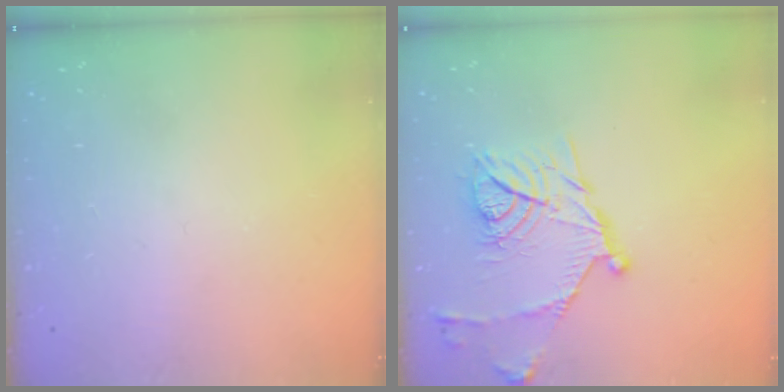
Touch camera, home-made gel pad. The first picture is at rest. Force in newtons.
{"total": 15.9, "press": 15.9, "slide": 0.3}